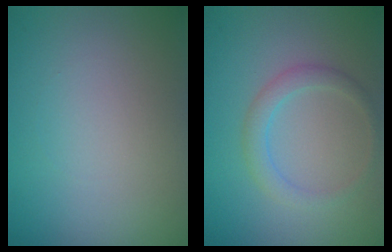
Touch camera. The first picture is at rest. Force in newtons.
{"total": 2.0, "press": 2.0, "slide": 0.1}